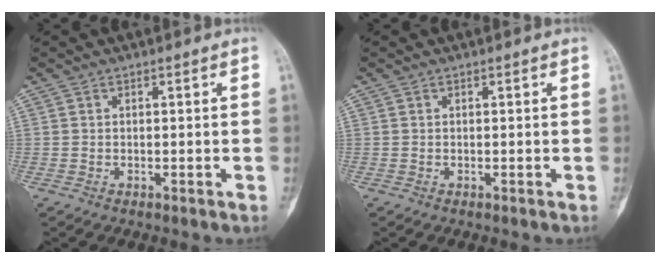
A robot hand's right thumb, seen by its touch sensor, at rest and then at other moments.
{"total": 0.0}